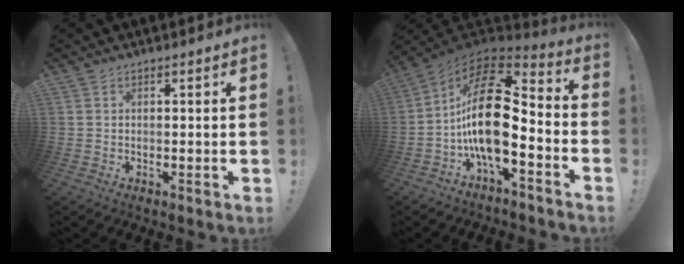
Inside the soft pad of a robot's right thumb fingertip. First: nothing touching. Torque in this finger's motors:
{"motor_torque": [0.51, 1.05, 1.48, -1.29, 0.53]}